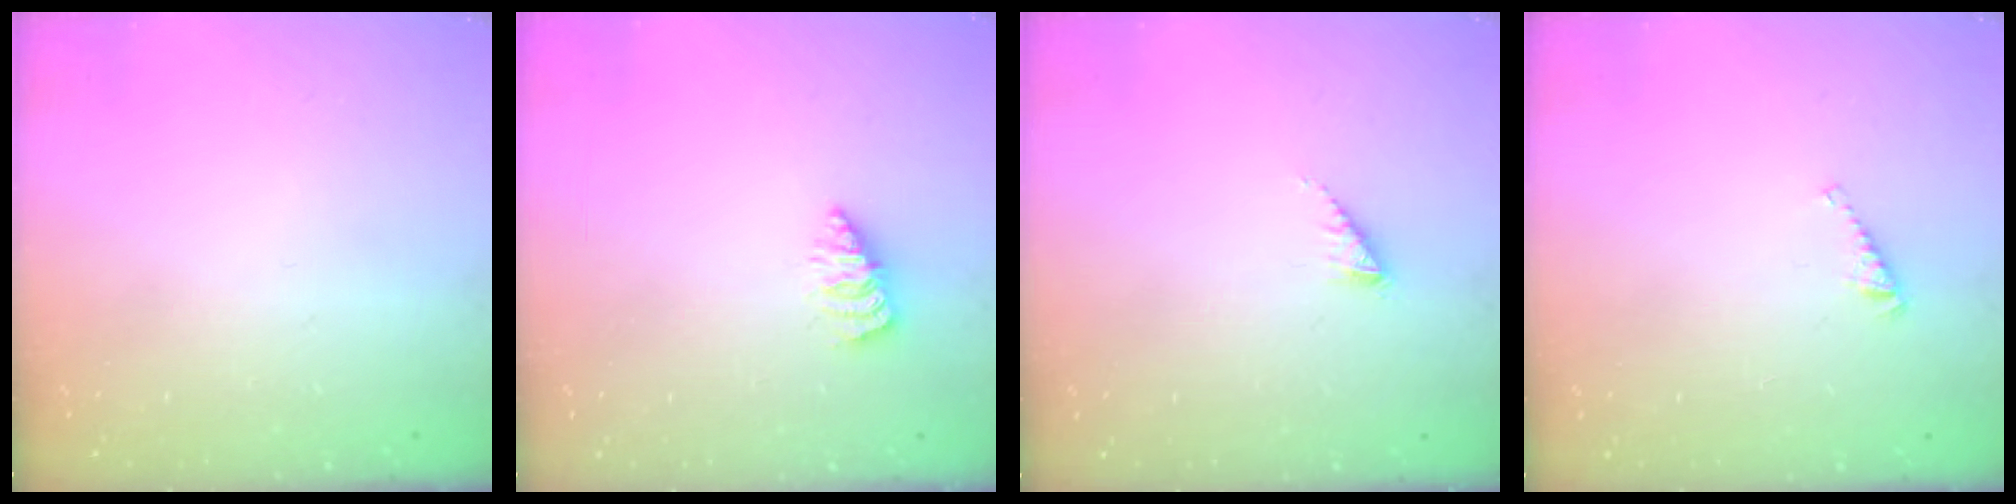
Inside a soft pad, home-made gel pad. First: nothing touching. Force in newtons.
{"total": 2.8, "press": 2.7, "slide": 0.3}
{"total": 0.8, "press": 0.8, "slide": 0.1}
{"total": 3.6, "press": 3.5, "slide": 0.4}